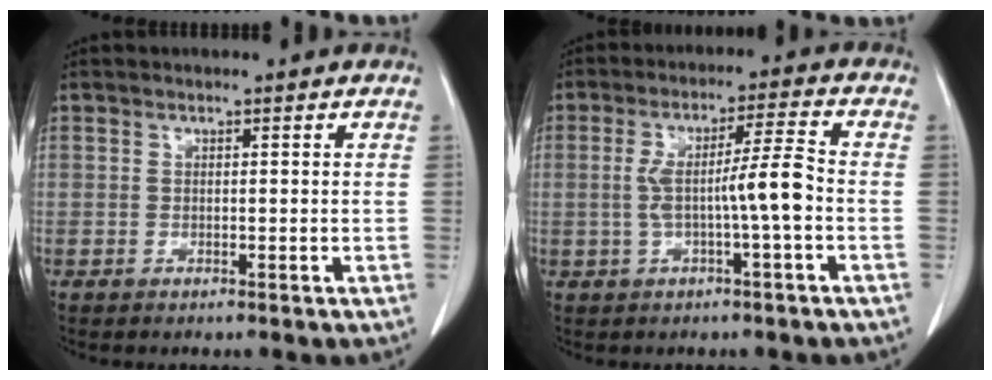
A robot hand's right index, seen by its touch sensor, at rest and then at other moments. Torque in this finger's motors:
{"motor_torque": [1.19, -0.37, 0.60, 0.13]}